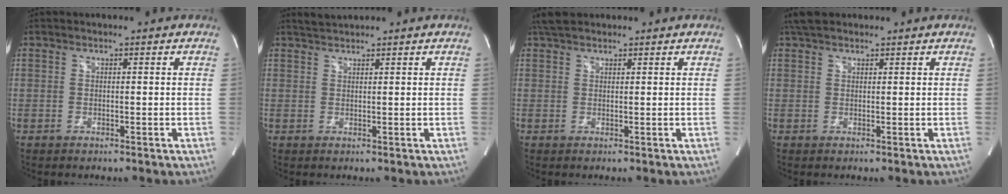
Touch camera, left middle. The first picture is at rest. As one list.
[{"total": 1.7, "force": [1.7, -0.1, 0.2], "torque": [-0.012, 0.011, 0.037]}, {"total": 3.2, "force": [2.7, 1.2, 1.1], "torque": [-0.026, 0.019, 0.049]}, {"total": 3.4, "force": [2.9, 1.5, 1.2], "torque": [-0.027, 0.022, 0.050]}]